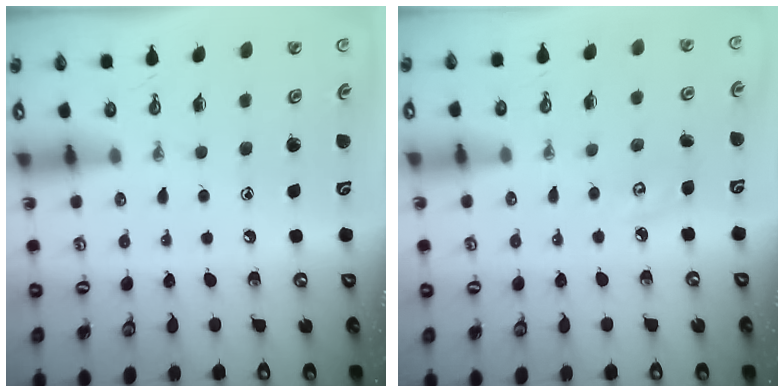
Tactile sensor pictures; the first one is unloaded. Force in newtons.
{"total": 4.9, "press": 4.9, "slide": 0.6}